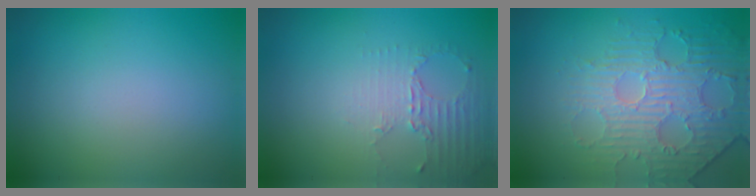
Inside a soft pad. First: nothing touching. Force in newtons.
{"total": 2.2, "press": 1.7, "slide": 1.5}
{"total": 4.7, "press": 4.0, "slide": 2.6}